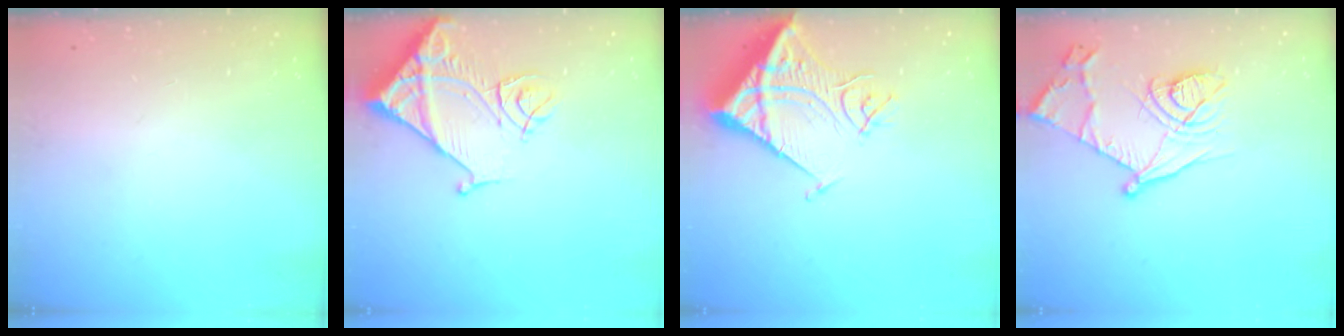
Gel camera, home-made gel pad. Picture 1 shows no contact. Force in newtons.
{"total": 12.4, "press": 12.3, "slide": 1.6}
{"total": 13.5, "press": 13.4, "slide": 1.8}
{"total": 16.2, "press": 16.2, "slide": 1.4}